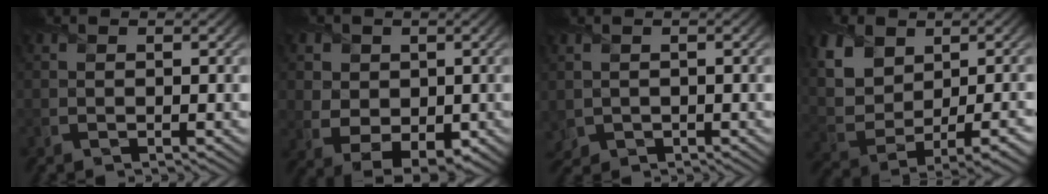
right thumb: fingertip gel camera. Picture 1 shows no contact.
{"total": 6.4, "force": [0.9, 5.3, 3.5], "torque": [-0.092, -0.011, 0.023]}
{"total": 1.7, "force": [-0.2, 1.6, 0.6], "torque": [-0.026, -0.010, -0.001]}
{"total": 11.6, "force": [3.6, 7.5, 8.0], "torque": [-0.181, 0.014, 0.083]}